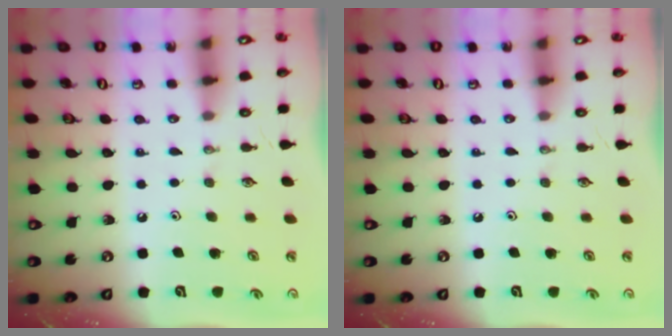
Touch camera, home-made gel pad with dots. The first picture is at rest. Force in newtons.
{"total": 0.0}